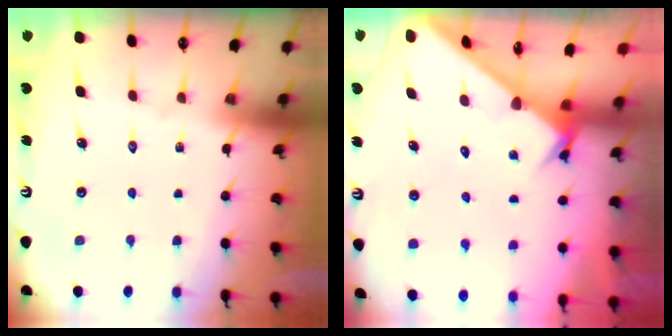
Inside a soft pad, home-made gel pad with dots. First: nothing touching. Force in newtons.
{"total": 2.4, "press": 2.4, "slide": 0.1}